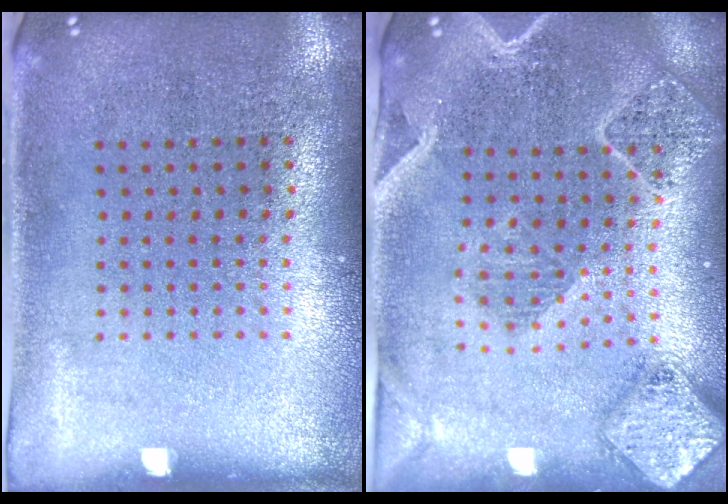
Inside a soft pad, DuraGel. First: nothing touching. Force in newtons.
{"total": 2.4, "press": 2.2, "slide": 1.0}